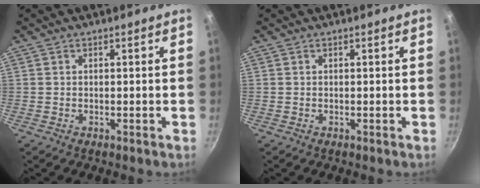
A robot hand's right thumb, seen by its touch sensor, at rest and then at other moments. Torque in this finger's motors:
{"motor_torque": [0.01, -0.01, 0.00, 0.00, 0.00]}